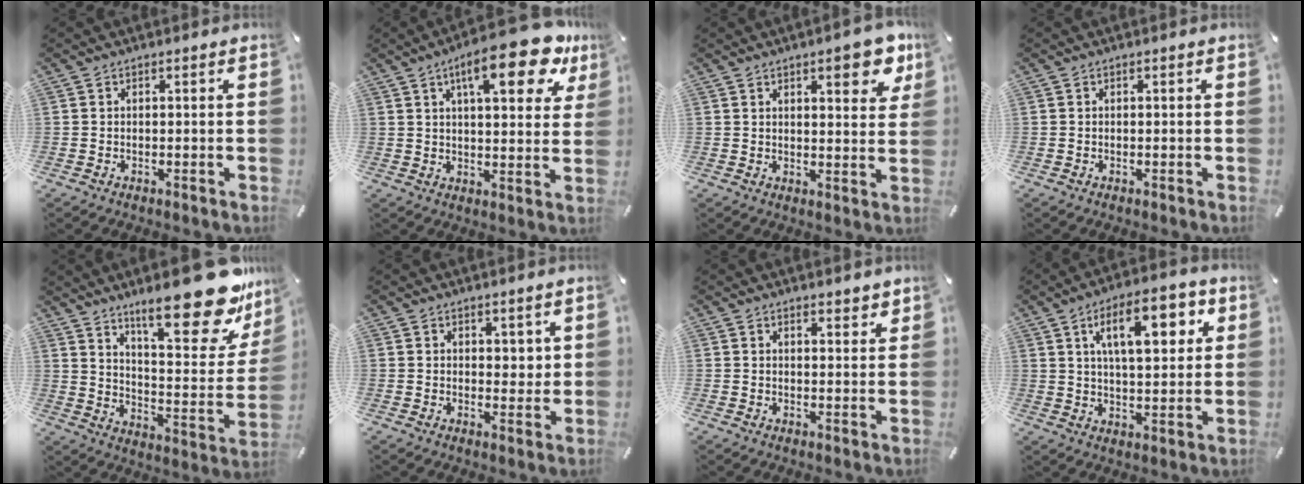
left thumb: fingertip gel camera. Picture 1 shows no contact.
{"total": 18.4, "force": [9.6, 5.7, 14.7], "torque": [-0.212, -0.038, 0.144]}
{"total": 9.5, "force": [5.5, 3.2, 7.0], "torque": [-0.087, -0.026, 0.087]}
{"total": 0.0}
{"total": 26.7, "force": [18.5, 8.1, 17.4], "torque": [-0.240, -0.137, 0.300]}
{"total": 3.1, "force": [2.1, 2.1, 0.8], "torque": [0.004, -0.009, 0.034]}
{"total": 2.8, "force": [2.6, 0.9, 0.6], "torque": [0.001, -0.019, 0.045]}
{"total": 15.0, "force": [6.3, 6.5, 12.0], "torque": [-0.183, -0.004, 0.101]}